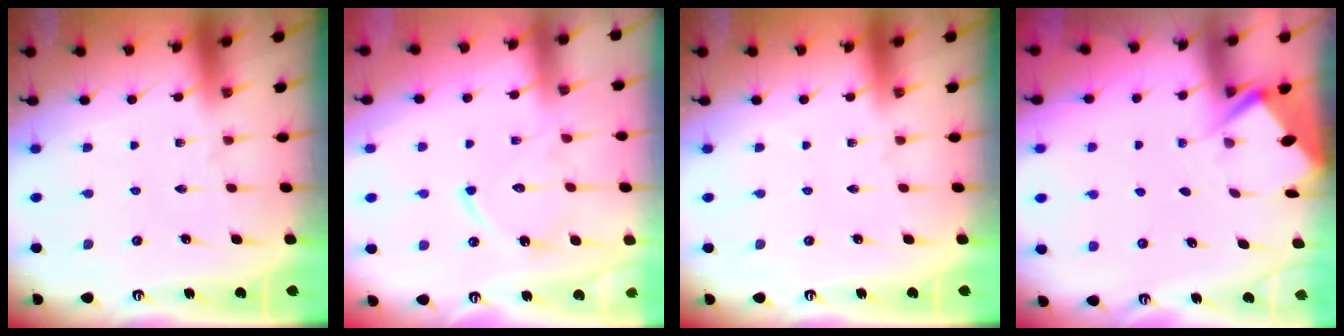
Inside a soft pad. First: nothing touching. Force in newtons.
{"total": 12.1, "press": 12.0, "slide": 0.9}
{"total": 0.0}
{"total": 2.9, "press": 2.8, "slide": 0.4}